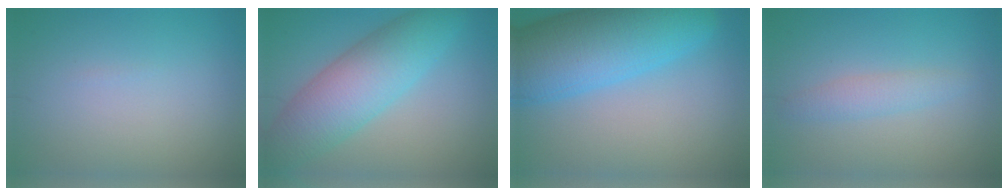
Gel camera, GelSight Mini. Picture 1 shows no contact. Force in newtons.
{"total": 7.9, "press": 7.9, "slide": 0.2}
{"total": 11.9, "press": 11.9, "slide": 0.6}
{"total": 2.0, "press": 2.0, "slide": 0.0}